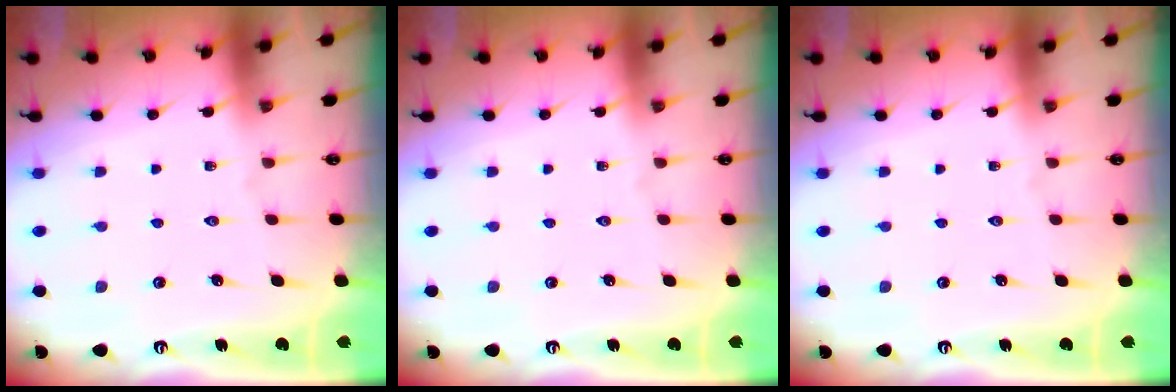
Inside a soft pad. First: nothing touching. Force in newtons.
{"total": 0.0}
{"total": 0.0}